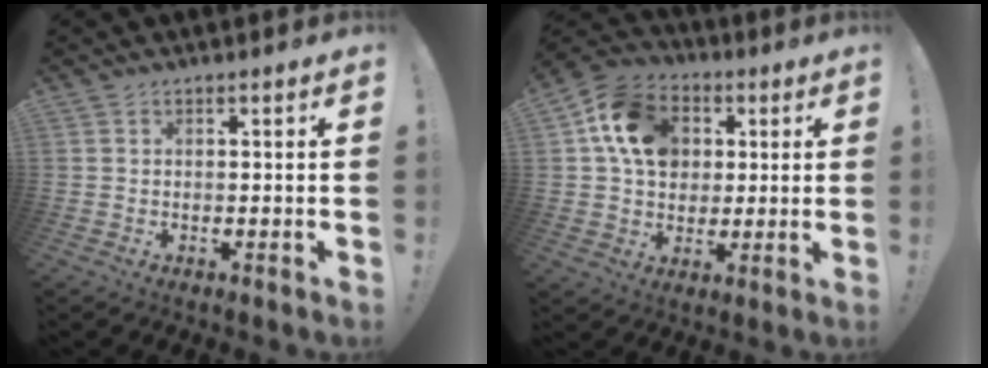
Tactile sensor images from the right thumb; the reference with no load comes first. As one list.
[{"total": 15.5, "force": [4.1, 12.4, 8.3], "torque": [-0.143, 0.006, 0.088]}]